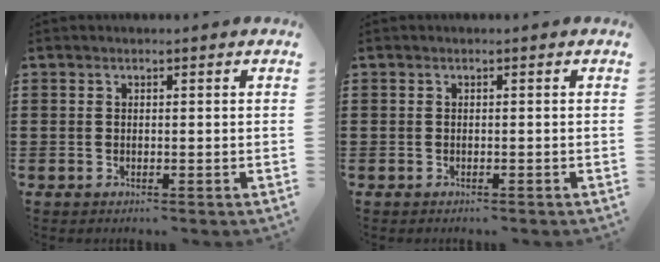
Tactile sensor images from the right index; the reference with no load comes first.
{"total": 0.0}